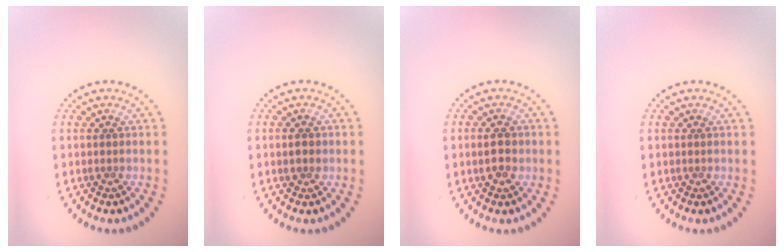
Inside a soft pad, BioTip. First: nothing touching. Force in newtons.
{"total": 1.2, "press": 1.1, "slide": 0.1}
{"total": 2.0, "press": 2.0, "slide": 0.1}
{"total": 0.0}